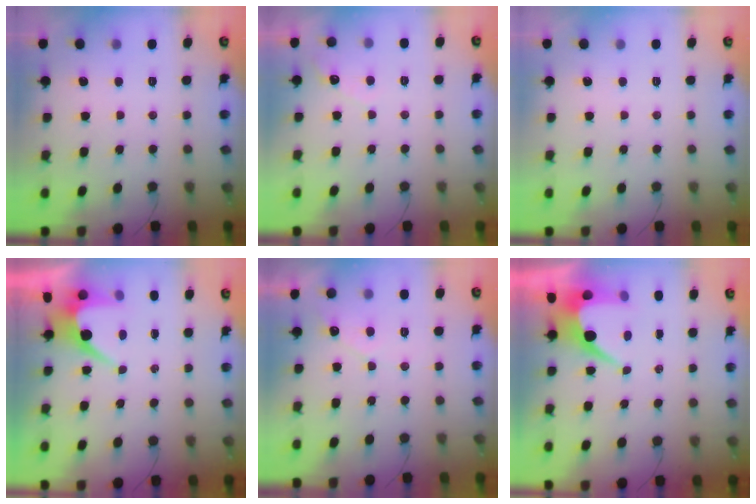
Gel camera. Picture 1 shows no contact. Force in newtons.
{"total": 3.4, "press": 3.4, "slide": 0.2}
{"total": 0.0}
{"total": 6.7, "press": 6.7, "slide": 0.2}
{"total": 4.5, "press": 4.5, "slide": 0.3}
{"total": 7.4, "press": 7.4, "slide": 0.8}